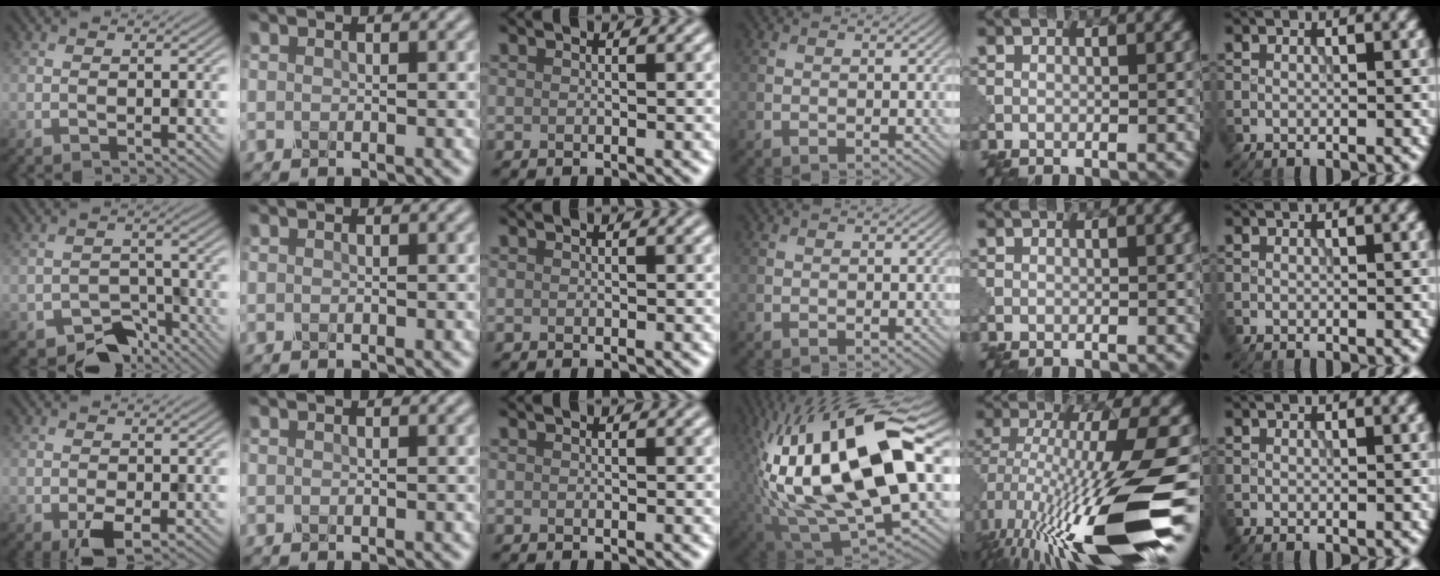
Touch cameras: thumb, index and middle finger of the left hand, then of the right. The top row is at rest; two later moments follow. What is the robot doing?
{"motion": "disassemble", "object": "pitcher"}